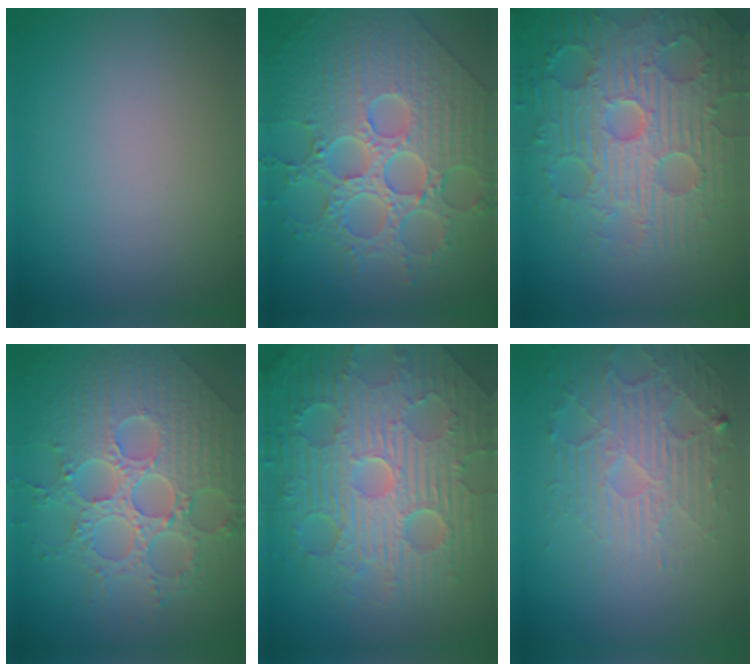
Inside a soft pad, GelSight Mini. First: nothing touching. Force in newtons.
{"total": 9.4, "press": 6.9, "slide": 6.3}
{"total": 9.1, "press": 6.7, "slide": 6.2}
{"total": 8.5, "press": 6.2, "slide": 5.8}
{"total": 11.7, "press": 7.5, "slide": 9.0}
{"total": 5.0, "press": 3.4, "slide": 3.6}